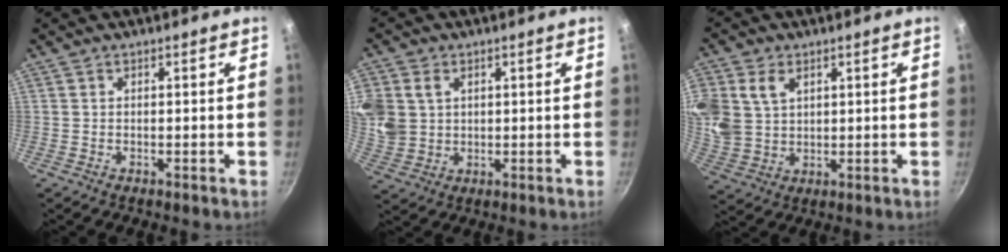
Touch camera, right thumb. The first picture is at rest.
{"total": 13.2, "force": [3.2, 10.8, 6.9], "torque": [-0.165, 0.006, 0.072]}
{"total": 15.0, "force": [4.7, 11.5, 8.5], "torque": [-0.201, 0.009, 0.101]}